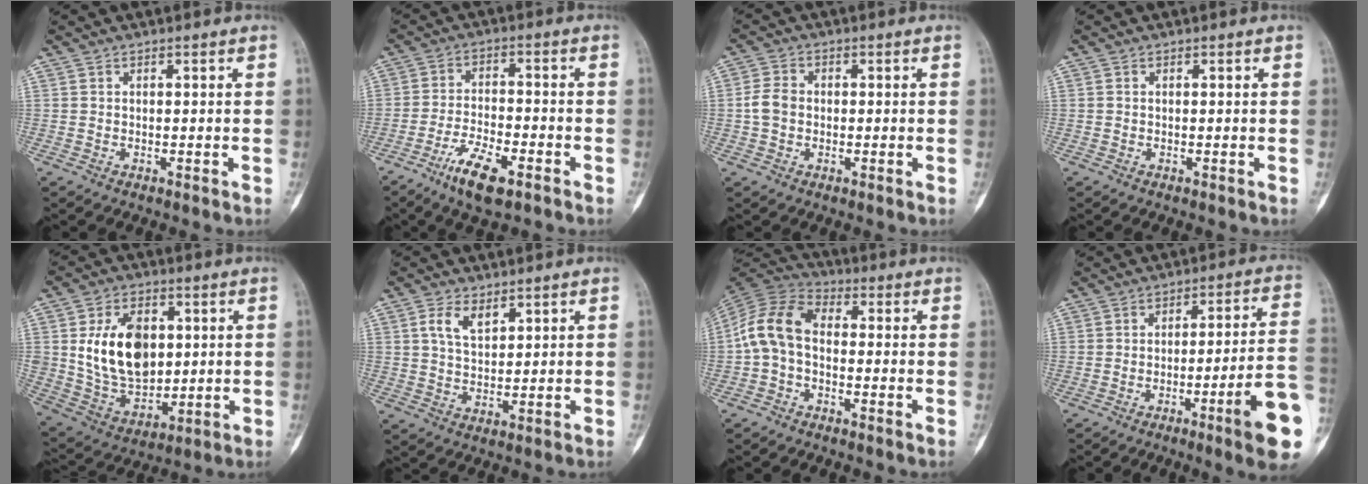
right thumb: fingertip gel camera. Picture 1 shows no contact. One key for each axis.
{"total": 9.1, "fx": -5.6, "fy": 3.1, "fz": 6.5, "tx": -0.119, "ty": 0.021, "tz": -0.098}
{"total": 4.4, "fx": -0.4, "fy": 3.5, "fz": 2.5, "tx": -0.043, "ty": 0.011, "tz": -0.014}
{"total": 0.0}
{"total": 16.7, "fx": 2.9, "fy": 11.4, "fz": 11.8, "tx": -0.161, "ty": -0.013, "tz": 0.066}
{"total": 4.9, "fx": 2.5, "fy": 2.7, "fz": 3.2, "tx": -0.047, "ty": -0.010, "tz": 0.048}
{"total": 9.6, "fx": -1.1, "fy": 6.7, "fz": 6.9, "tx": -0.129, "ty": 0.029, "tz": -0.038}
{"total": 14.5, "fx": -5.7, "fy": 1.0, "fz": 13.3, "tx": -0.153, "ty": 0.026, "tz": -0.082}